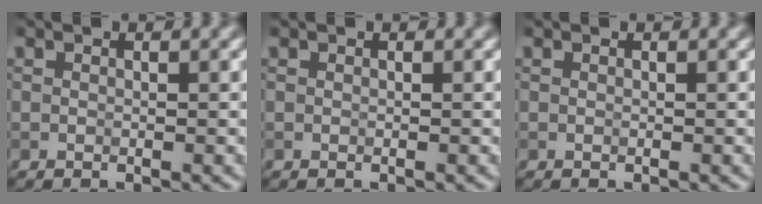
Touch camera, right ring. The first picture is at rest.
{"total": 0.0}
{"total": 0.0}